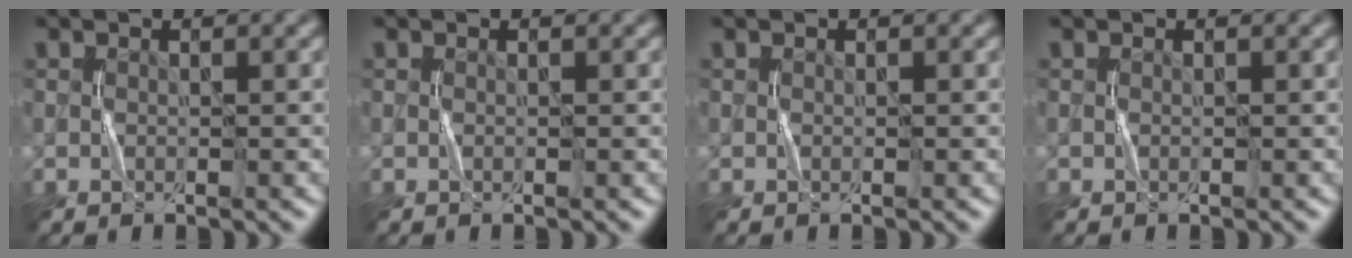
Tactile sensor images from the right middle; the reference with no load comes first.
{"total": 0.0}
{"total": 0.0}
{"total": 0.0}